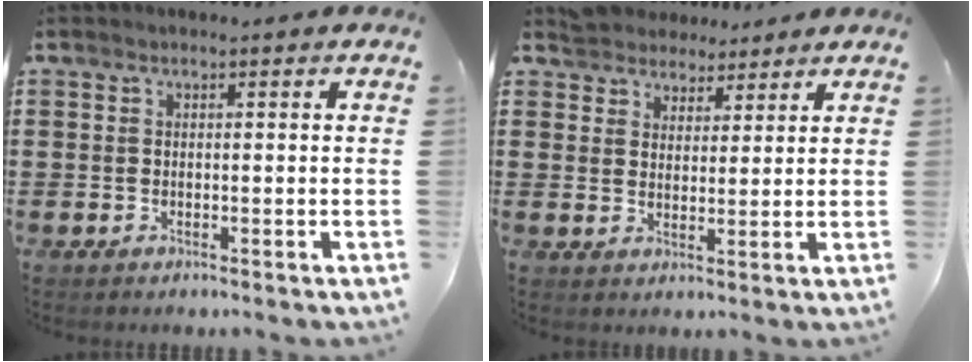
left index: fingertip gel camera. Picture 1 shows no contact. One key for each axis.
{"total": 4.9, "fx": 4.3, "fy": 2.3, "fz": 0.1, "tx": -0.024, "ty": 0.000, "tz": 0.085}